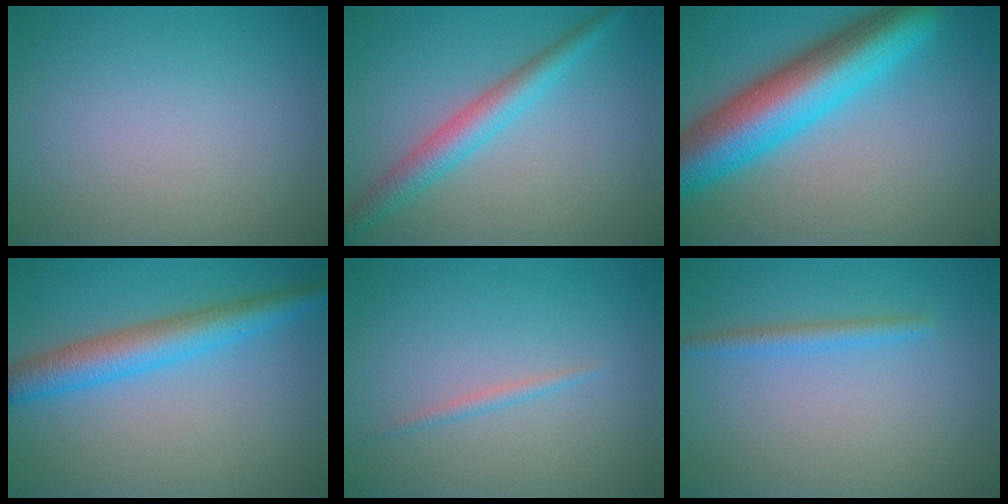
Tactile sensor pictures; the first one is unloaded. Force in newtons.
{"total": 3.5, "press": 3.5, "slide": 0.1}
{"total": 10.4, "press": 10.4, "slide": 0.3}
{"total": 5.0, "press": 5.0, "slide": 0.1}
{"total": 0.8, "press": 0.8, "slide": 0.0}
{"total": 1.7, "press": 1.7, "slide": 0.0}